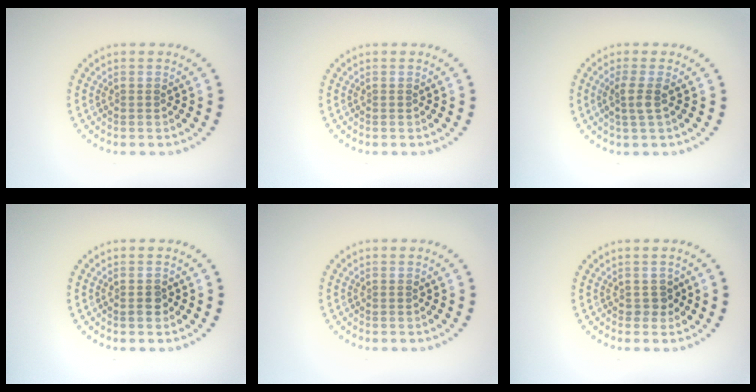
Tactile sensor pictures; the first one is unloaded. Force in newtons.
{"total": 0.0}
{"total": 1.9, "press": 1.5, "slide": 1.2}
{"total": 1.3, "press": 1.2, "slide": 0.4}
{"total": 0.0}
{"total": 1.1, "press": 1.0, "slide": 0.5}